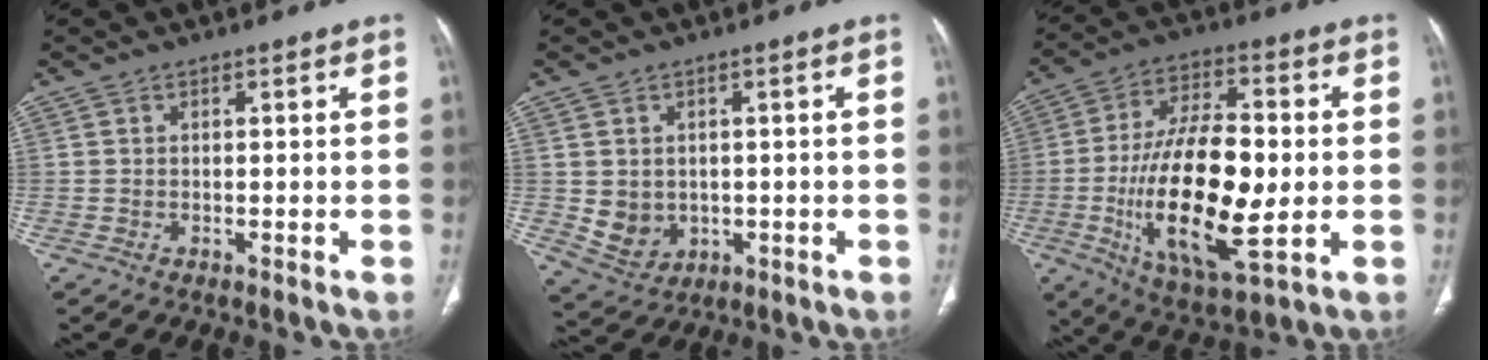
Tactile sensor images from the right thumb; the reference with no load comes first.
{"total": 5.7, "force": [-0.1, 5.0, 2.8], "torque": [-0.035, -0.004, 0.021]}
{"total": 22.2, "force": [-2.9, 9.1, 20.1], "torque": [-0.359, 0.001, -0.042]}